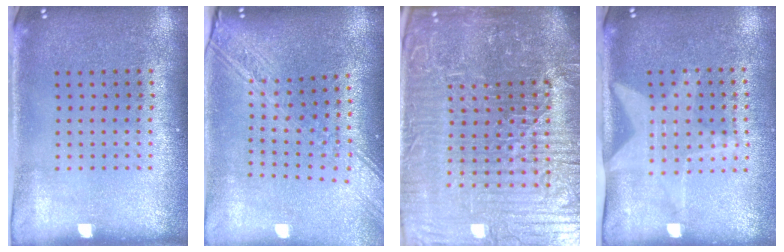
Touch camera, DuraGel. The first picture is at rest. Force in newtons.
{"total": 2.6, "press": 2.1, "slide": 1.6}
{"total": 7.9, "press": 7.0, "slide": 3.7}
{"total": 2.1, "press": 1.6, "slide": 1.3}